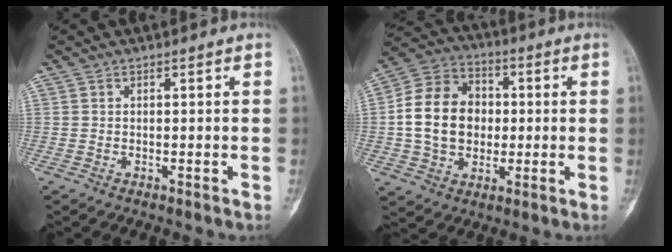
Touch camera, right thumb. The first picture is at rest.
{"total": 14.7, "force": [-0.1, 11.6, 9.0], "torque": [-0.137, 0.025, -0.005]}